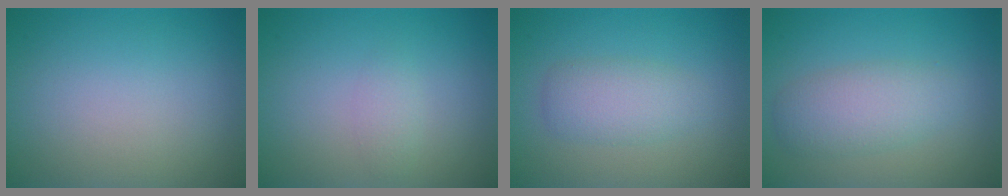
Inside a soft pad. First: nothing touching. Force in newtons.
{"total": 1.1, "press": 1.1, "slide": 0.0}
{"total": 3.0, "press": 3.0, "slide": 0.1}
{"total": 2.2, "press": 2.2, "slide": 0.2}